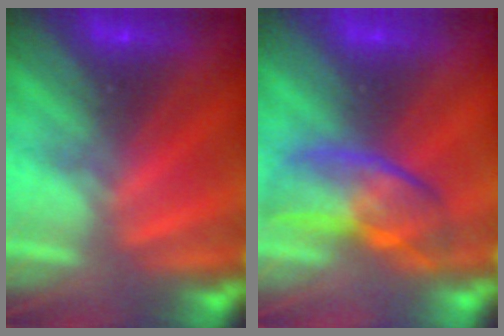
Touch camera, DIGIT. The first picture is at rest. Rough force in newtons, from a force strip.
{"total": 2.7}